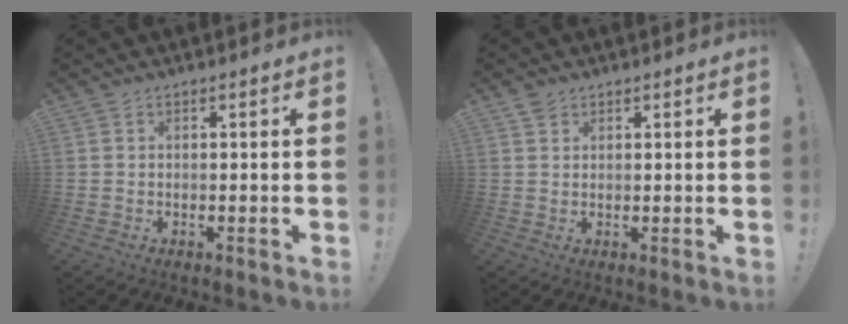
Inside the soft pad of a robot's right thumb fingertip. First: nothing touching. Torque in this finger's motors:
{"motor_torque": [-0.20, -0.01, -0.35, 0.28, 0.00]}